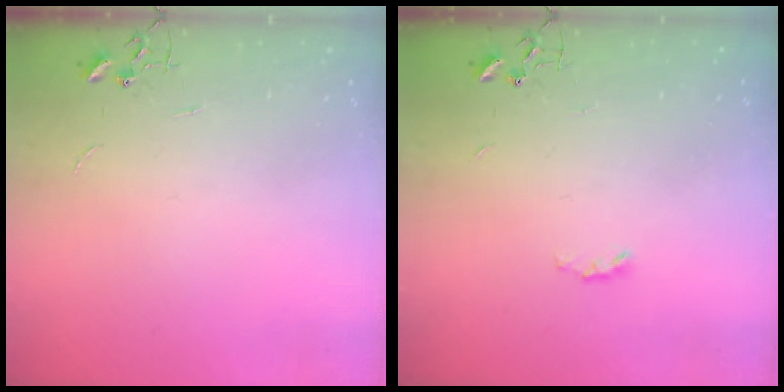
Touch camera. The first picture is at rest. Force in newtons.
{"total": 3.3, "press": 3.3, "slide": 0.5}